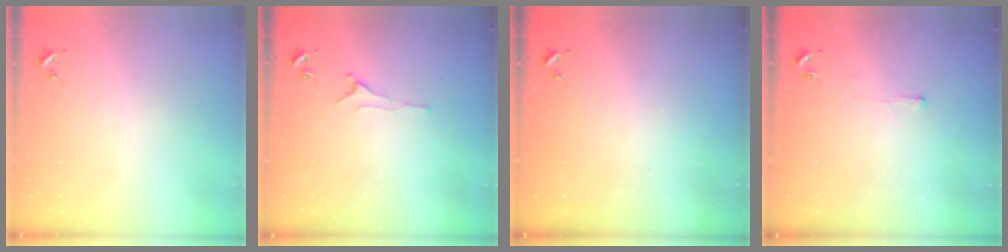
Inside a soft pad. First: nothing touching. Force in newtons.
{"total": 4.6, "press": 4.6, "slide": 0.3}
{"total": 0.0}
{"total": 2.4, "press": 2.4, "slide": 0.5}